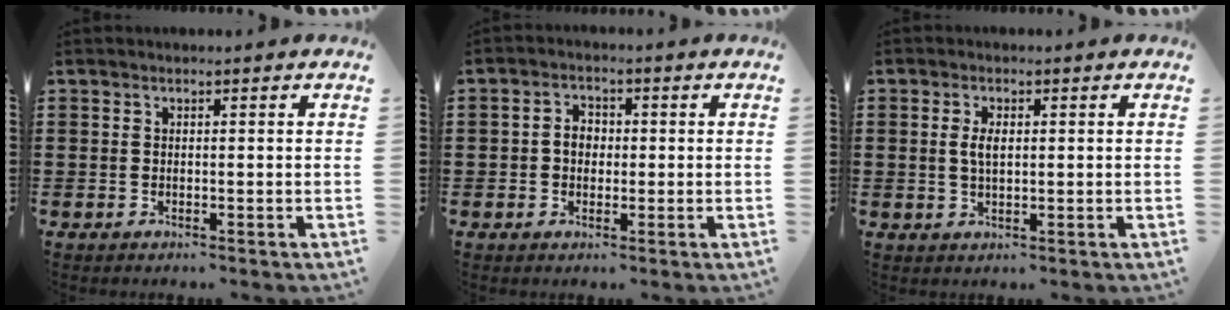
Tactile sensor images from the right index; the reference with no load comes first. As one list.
[{"total": 2.7, "force": [-0.2, 2.0, 1.8], "torque": [-0.038, 0.006, -0.006]}, {"total": 2.8, "force": [0.4, 1.2, 2.6], "torque": [-0.053, 0.005, 0.005]}]